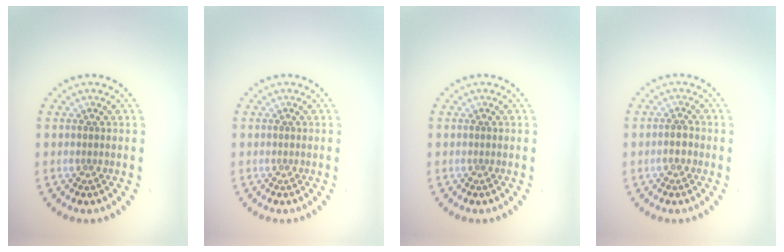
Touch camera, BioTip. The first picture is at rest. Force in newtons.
{"total": 0.0}
{"total": 0.0}
{"total": 1.3, "press": 1.3, "slide": 0.4}